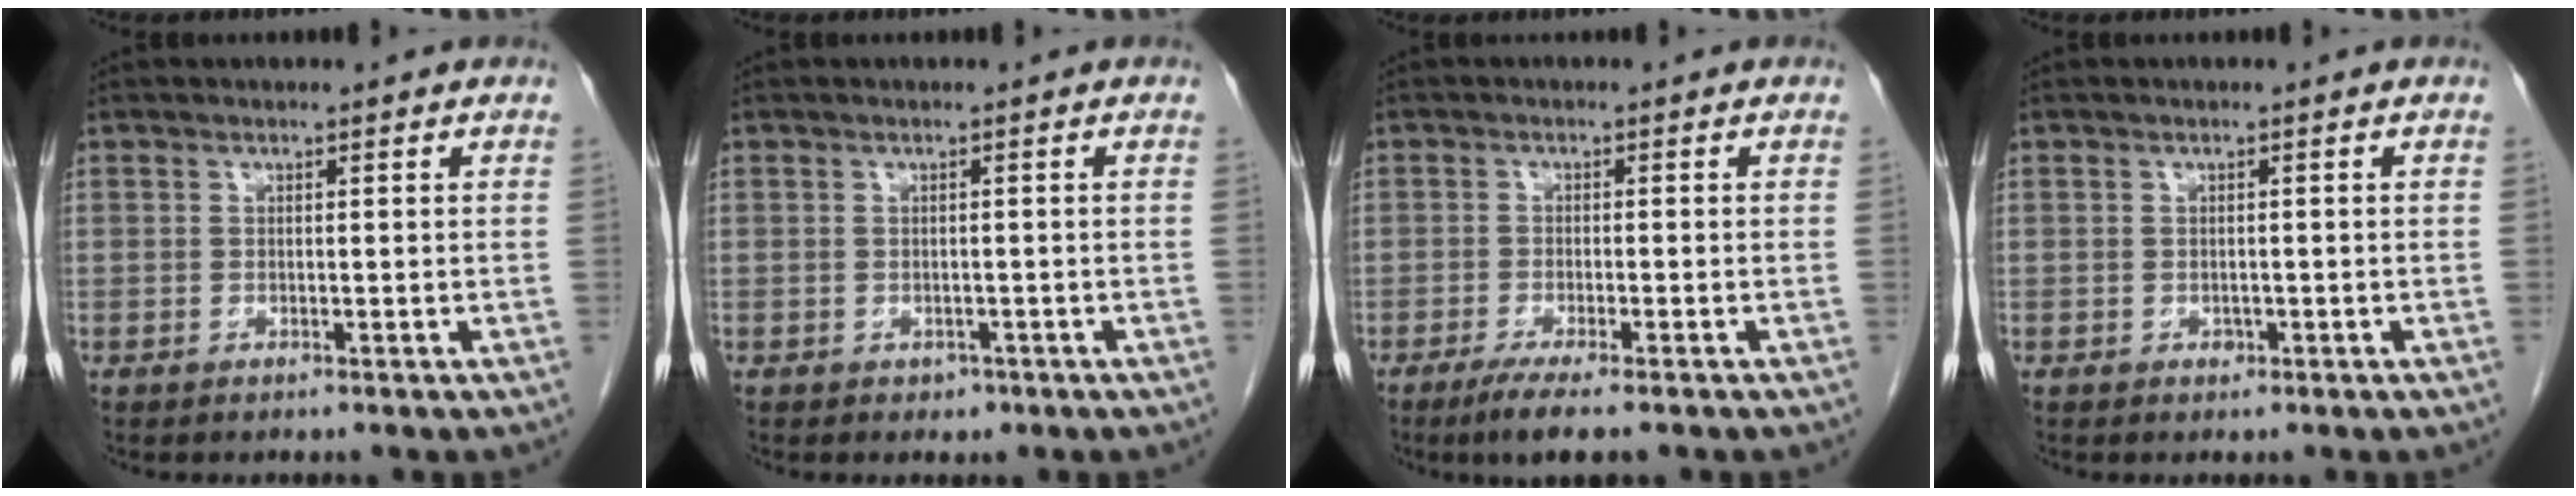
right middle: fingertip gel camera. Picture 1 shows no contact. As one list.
[{"total": 1.1, "force": [-0.6, 0.9, 0.3], "torque": [-0.006, 0.002, -0.004]}, {"total": 5.4, "force": [-3.8, 0.5, 3.8], "torque": [-0.063, -0.014, -0.059]}, {"total": 0.6, "force": [-0.3, 0.5, 0.3], "torque": [-0.005, 0.001, -0.004]}]